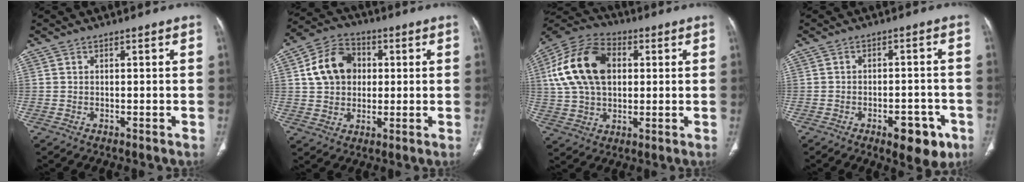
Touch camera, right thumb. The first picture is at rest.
{"total": 11.6, "force": [2.0, 9.2, 6.7], "torque": [-0.098, 0.012, 0.029]}
{"total": 18.5, "force": [3.5, 12.3, 13.4], "torque": [-0.244, 0.017, 0.061]}
{"total": 8.2, "force": [-4.1, 3.9, 5.9], "torque": [-0.054, 0.019, -0.050]}